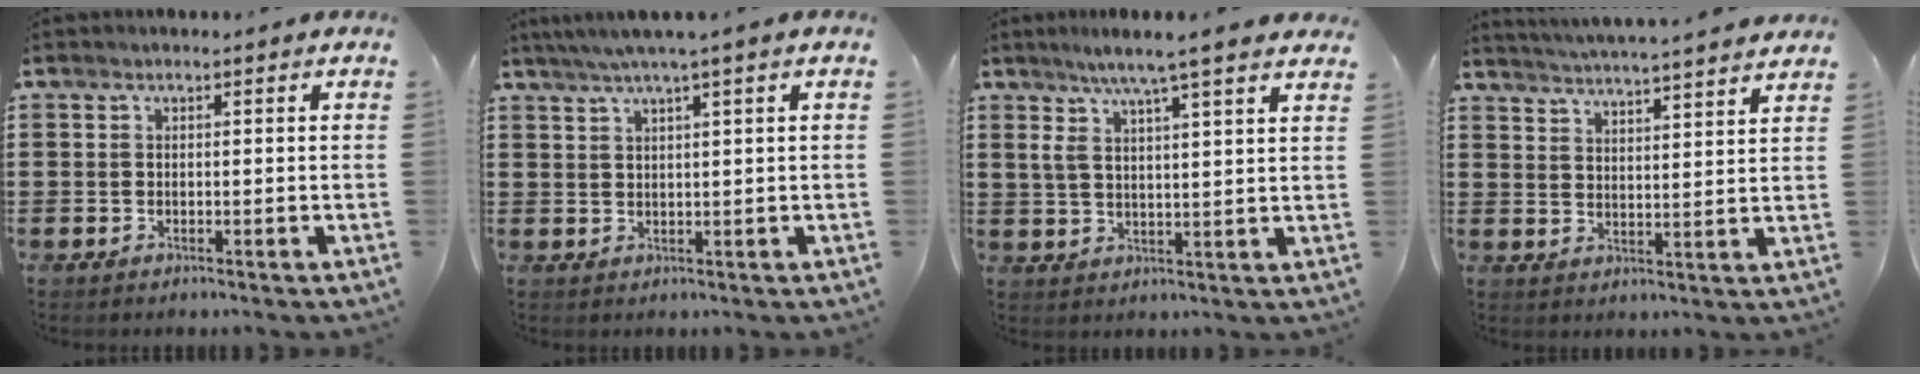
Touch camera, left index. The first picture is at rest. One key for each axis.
{"total": 2.7, "fx": 1.8, "fy": -0.4, "fz": 2.1, "tx": -0.042, "ty": 0.001, "tz": 0.031}
{"total": 6.6, "fx": 4.8, "fy": 0.2, "fz": 4.6, "tx": -0.104, "ty": -0.011, "tz": 0.081}
{"total": 4.1, "fx": 4.0, "fy": -0.8, "fz": 0.4, "tx": -0.025, "ty": -0.029, "tz": 0.068}